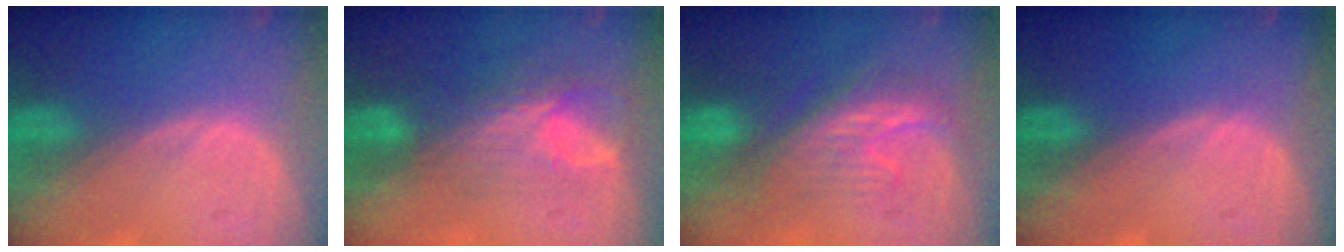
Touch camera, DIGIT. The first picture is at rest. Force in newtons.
{"total": 7.9, "press": 6.6, "slide": 4.2}
{"total": 7.9, "press": 7.8, "slide": 1.4}
{"total": 0.0}